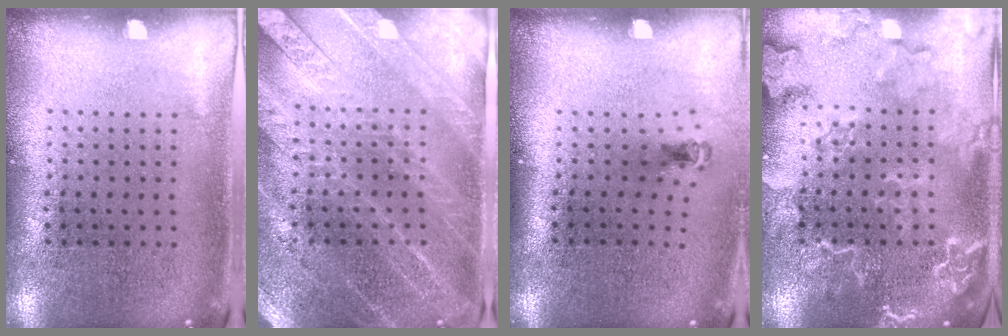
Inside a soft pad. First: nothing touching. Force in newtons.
{"total": 3.6, "press": 3.4, "slide": 1.4}
{"total": 0.7, "press": 0.3, "slide": 0.6}
{"total": 2.6, "press": 2.6, "slide": 0.3}